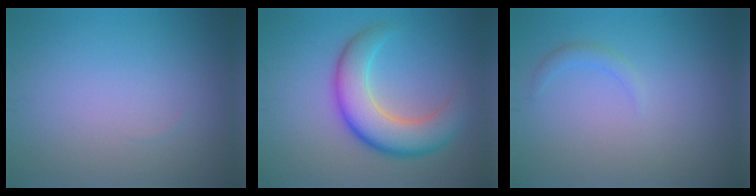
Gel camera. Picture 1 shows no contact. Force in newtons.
{"total": 7.0, "press": 7.0, "slide": 0.5}
{"total": 1.0, "press": 1.0, "slide": 0.0}